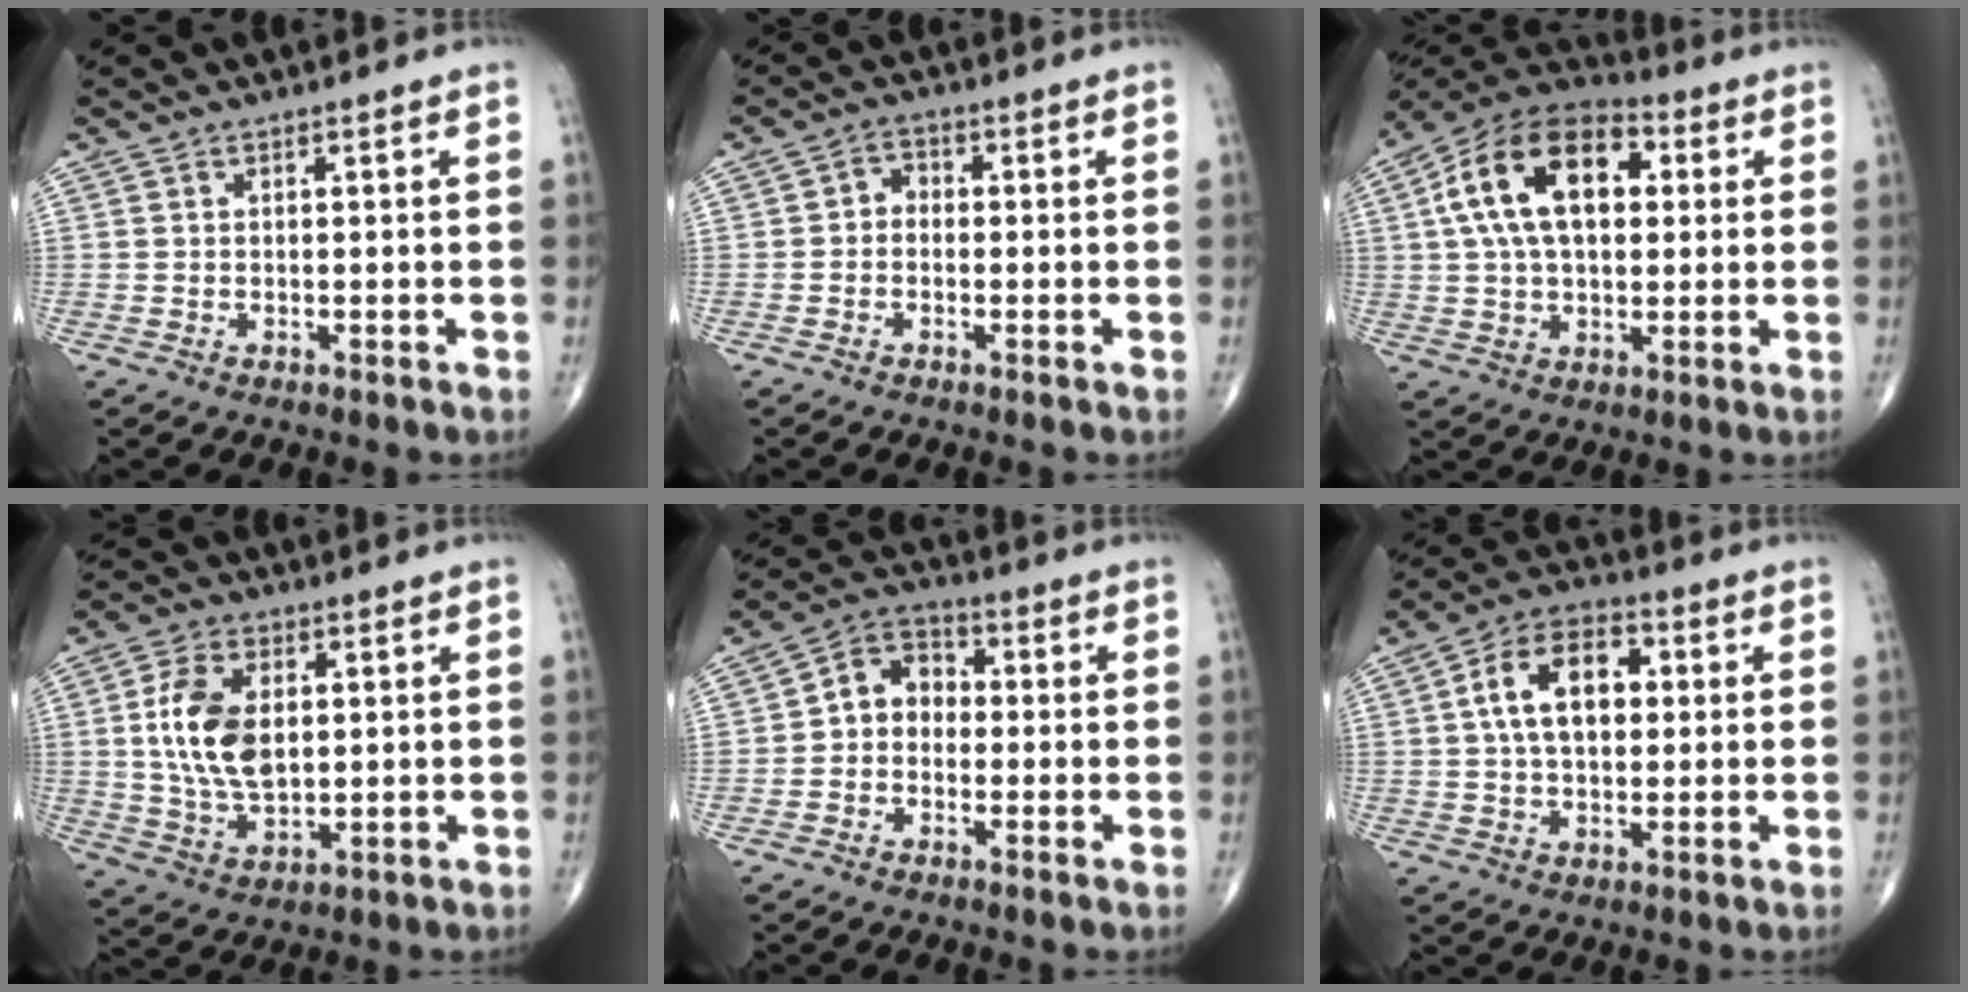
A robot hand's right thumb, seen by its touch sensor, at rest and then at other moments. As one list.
[{"total": 2.5, "force": [-0.5, 2.0, 1.4], "torque": [-0.005, 0.013, -0.022]}, {"total": 18.6, "force": [4.1, 11.0, 14.4], "torque": [-0.234, 0.021, 0.061]}, {"total": 11.9, "force": [1.7, 7.0, 9.5], "torque": [-0.174, -0.007, 0.036]}, {"total": 6.8, "force": [-0.7, 5.5, 3.9], "torque": [-0.037, 0.028, -0.031]}, {"total": 12.3, "force": [2.0, 7.7, 9.4], "torque": [-0.145, 0.020, 0.027]}]